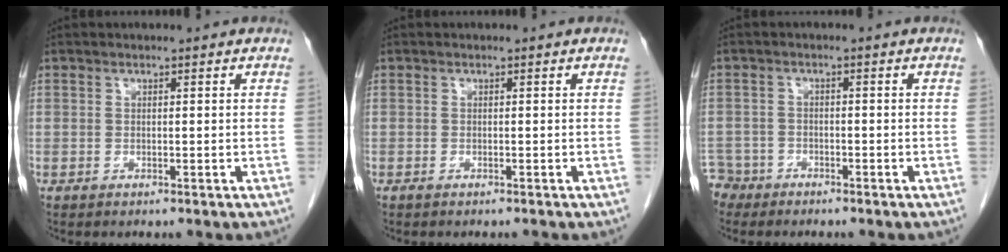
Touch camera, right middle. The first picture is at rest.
{"total": 0.7, "force": [-0.6, 0.1, 0.3], "torque": [-0.010, -0.002, -0.009]}
{"total": 3.8, "force": [-3.2, 1.9, -0.8], "torque": [0.019, 0.002, -0.066]}